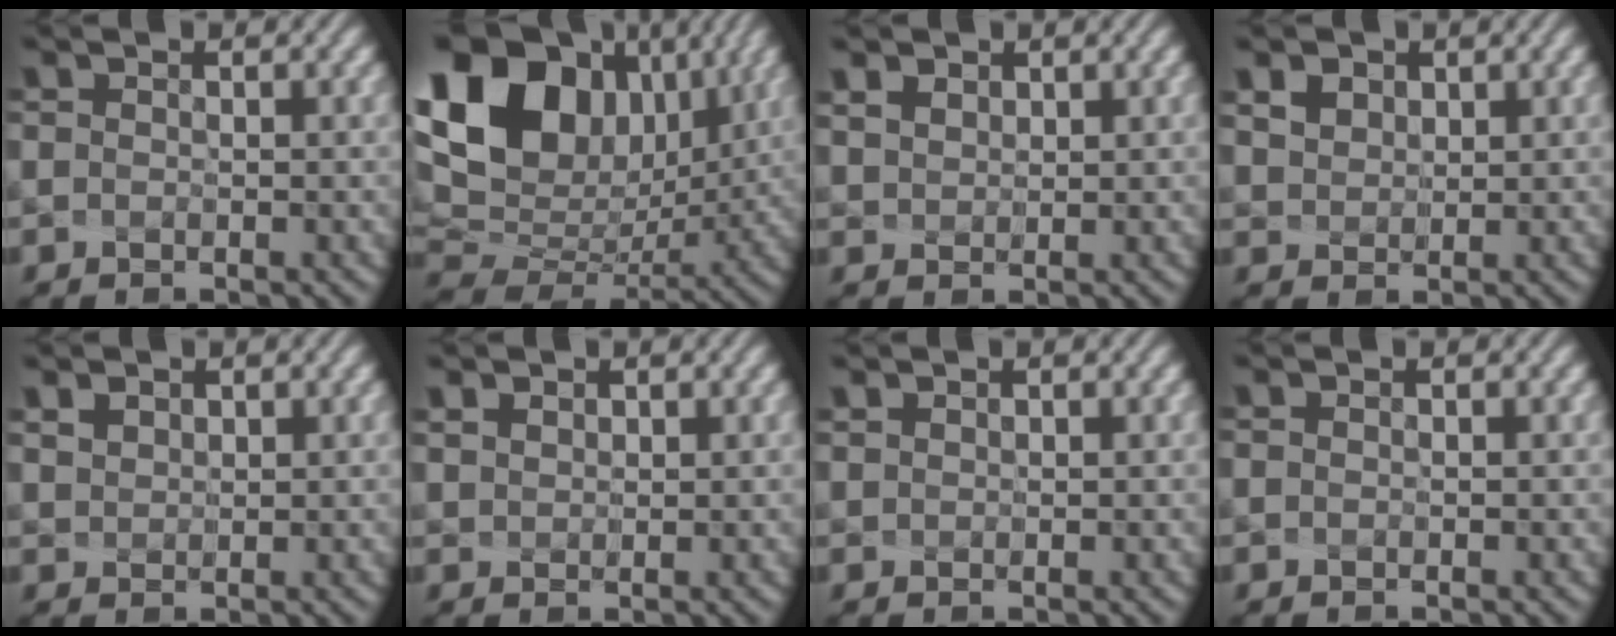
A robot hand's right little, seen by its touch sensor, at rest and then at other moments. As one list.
[{"total": 17.6, "force": [7.0, 12.2, 10.7], "torque": [-0.215, 0.049, 0.138]}, {"total": 2.6, "force": [2.1, 1.4, 0.9], "torque": [-0.033, 0.007, 0.042]}, {"total": 4.4, "force": [2.9, 2.8, 1.8], "torque": [-0.049, 0.010, 0.048]}, {"total": 2.6, "force": [2.0, 1.5, 0.9], "torque": [-0.033, 0.008, 0.038]}, {"total": 1.9, "force": [1.6, 0.9, 0.5], "torque": [-0.022, 0.010, 0.030]}, {"total": 1.2, "force": [1.0, 0.6, 0.2], "torque": [0.003, 0.014, 0.009]}, {"total": 0.0}]